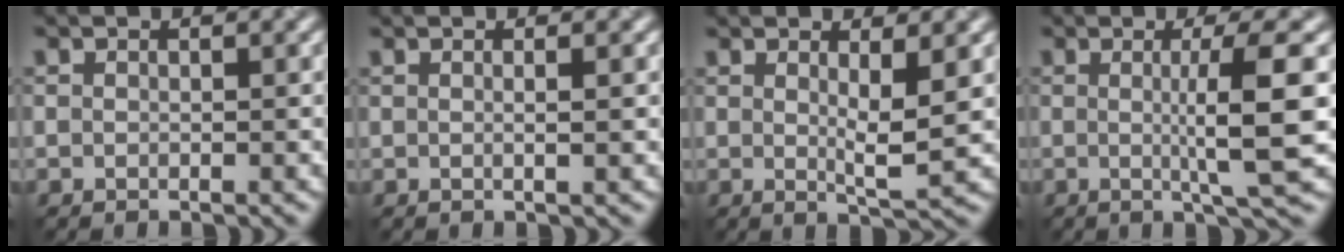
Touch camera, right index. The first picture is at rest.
{"total": 1.8, "force": [0.3, 0.7, 1.6], "torque": [-0.014, 0.001, -0.009]}
{"total": 3.4, "force": [0.8, 0.5, 3.3], "torque": [-0.050, -0.009, 0.013]}
{"total": 5.9, "force": [0.1, 0.8, 5.9], "torque": [-0.089, -0.001, 0.001]}